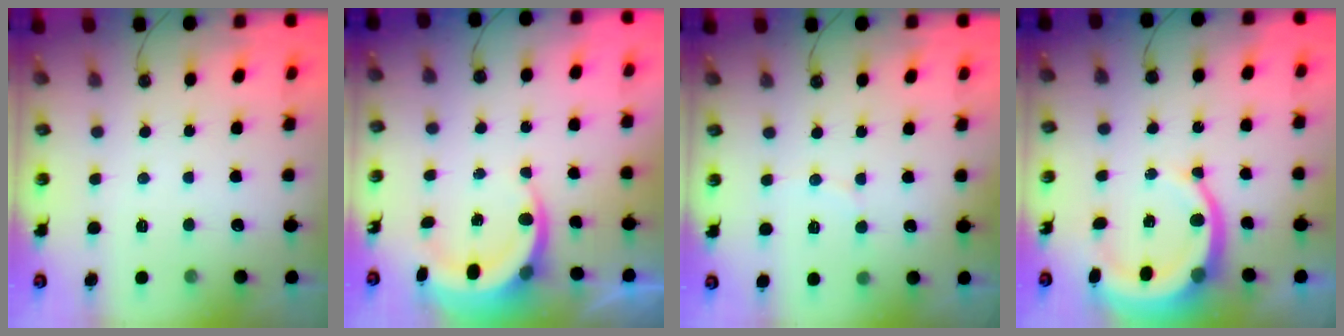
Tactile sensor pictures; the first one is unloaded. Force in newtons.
{"total": 6.2, "press": 6.1, "slide": 0.7}
{"total": 4.0, "press": 3.9, "slide": 0.9}
{"total": 11.0, "press": 10.9, "slide": 2.0}